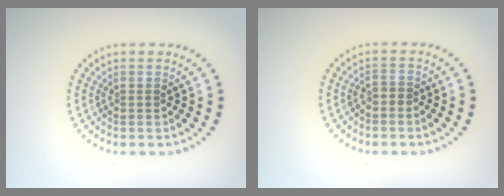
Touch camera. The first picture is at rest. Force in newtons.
{"total": 0.6, "press": 0.4, "slide": 0.4}